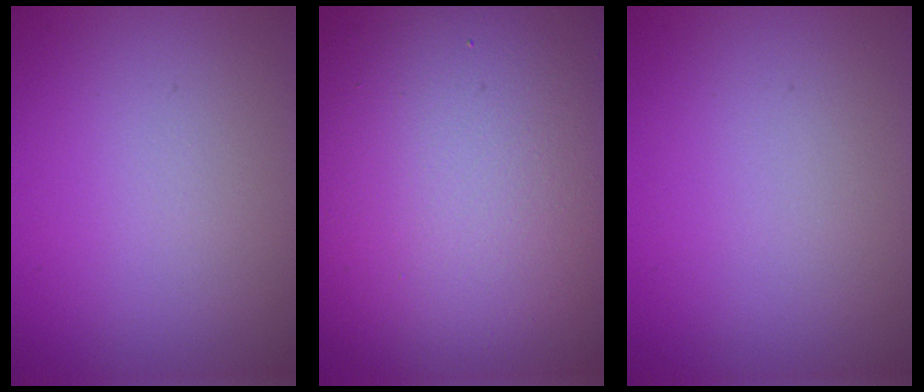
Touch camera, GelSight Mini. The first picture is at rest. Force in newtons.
{"total": 19.8, "press": 19.7, "slide": 1.2}
{"total": 0.0}